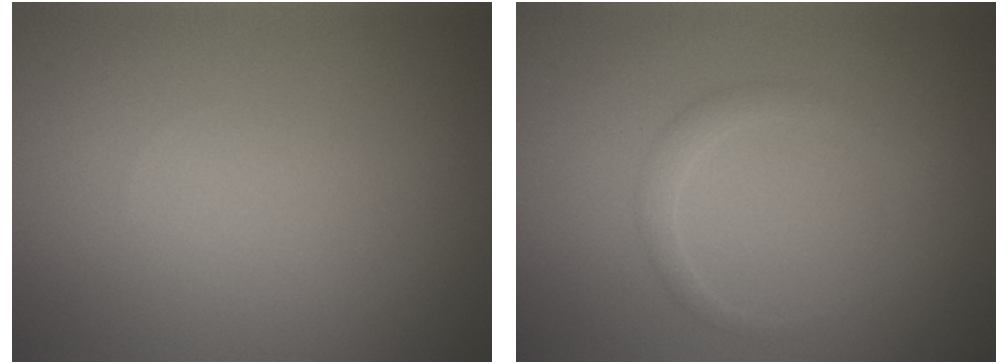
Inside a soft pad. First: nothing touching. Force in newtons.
{"total": 1.4, "press": 1.4, "slide": 0.1}